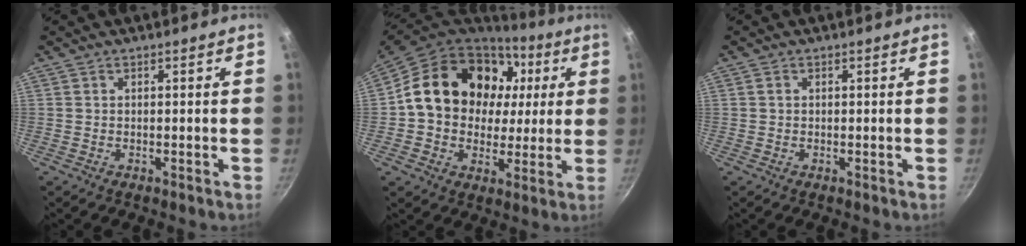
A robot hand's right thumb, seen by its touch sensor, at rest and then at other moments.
{"total": 22.0, "force": [5.0, 17.5, 12.4], "torque": [-0.190, 0.026, 0.082]}
{"total": 0.7, "force": [0.1, 0.6, 0.3], "torque": [-0.004, 0.004, 0.002]}